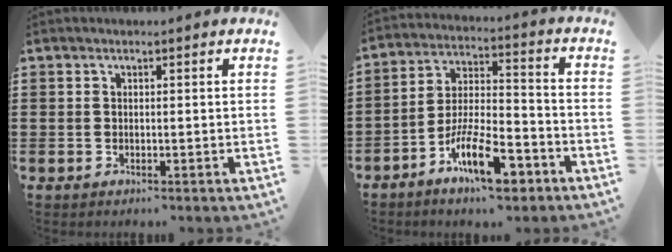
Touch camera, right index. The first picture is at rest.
{"total": 11.6, "force": [-7.3, 3.5, 8.4], "torque": [-0.161, 0.017, -0.136]}